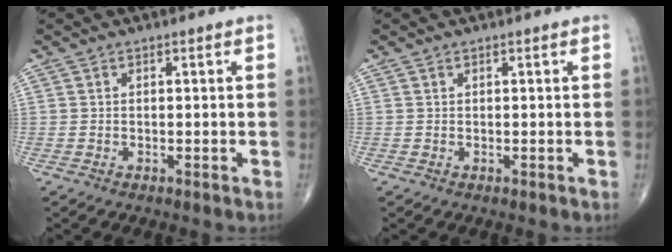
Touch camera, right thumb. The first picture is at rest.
{"total": 0.0}